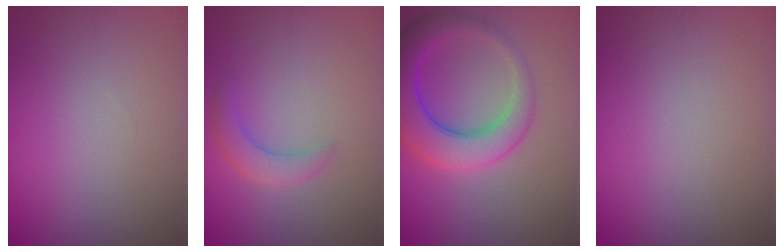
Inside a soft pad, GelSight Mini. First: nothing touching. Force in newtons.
{"total": 2.4, "press": 2.4, "slide": 0.1}
{"total": 6.7, "press": 6.7, "slide": 0.4}
{"total": 0.0}